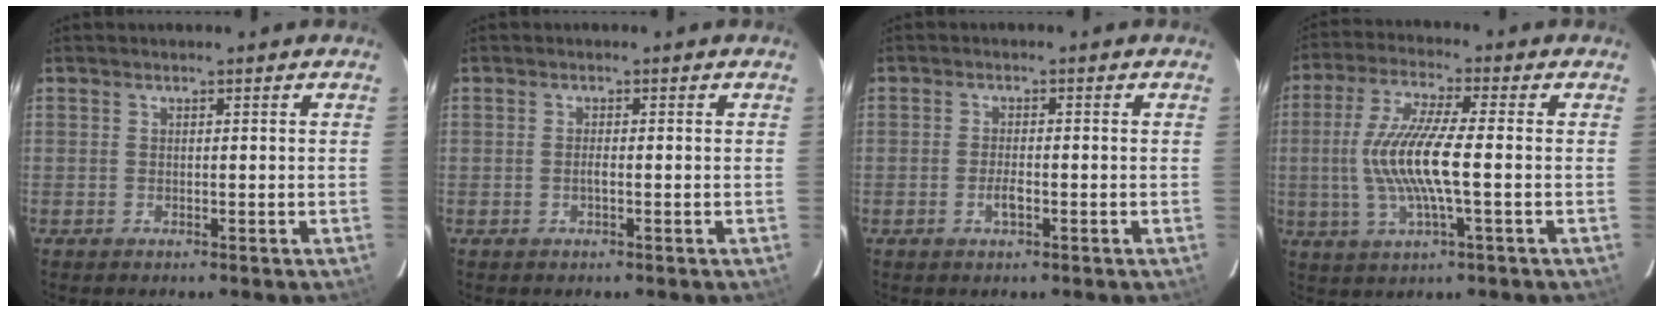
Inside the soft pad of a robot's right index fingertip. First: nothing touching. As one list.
[{"total": 0.8, "force": [-0.3, 0.1, 0.8], "torque": [-0.015, 0.000, -0.007]}, {"total": 2.2, "force": [-1.0, 0.8, 1.8], "torque": [-0.038, -0.002, -0.018]}, {"total": 11.9, "force": [-1.2, 1.5, 11.8], "torque": [-0.234, -0.002, -0.023]}]